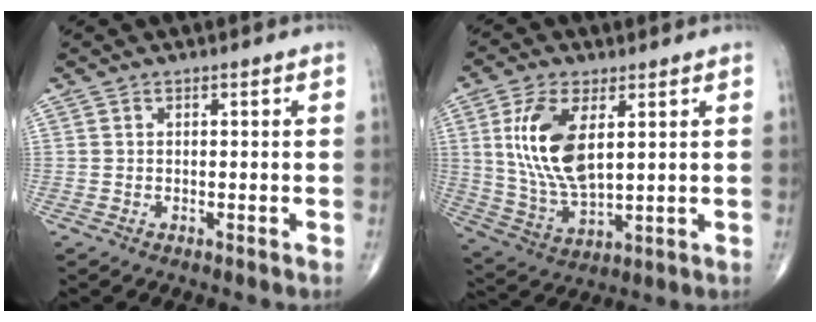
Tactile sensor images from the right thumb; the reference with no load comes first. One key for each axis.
{"total": 13.4, "fx": 3.6, "fy": 6.3, "fz": 11.3, "tx": -0.225, "ty": -0.018, "tz": 0.078}